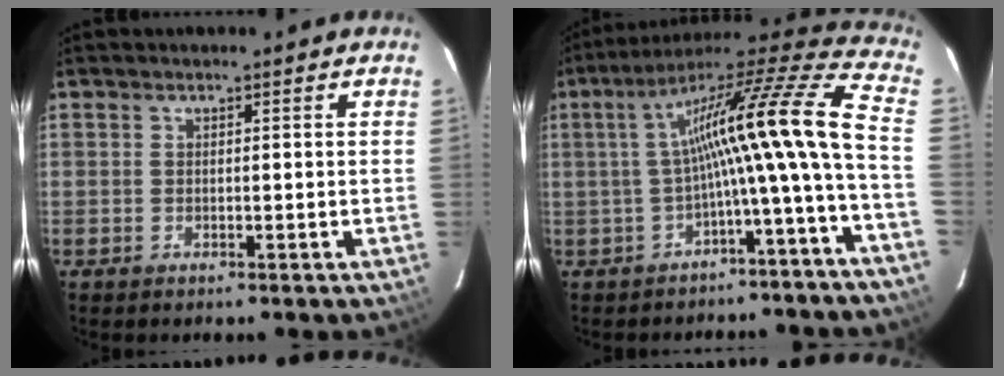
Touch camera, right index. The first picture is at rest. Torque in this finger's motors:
{"motor_torque": [0.72, -0.43, 1.05, 0.21]}